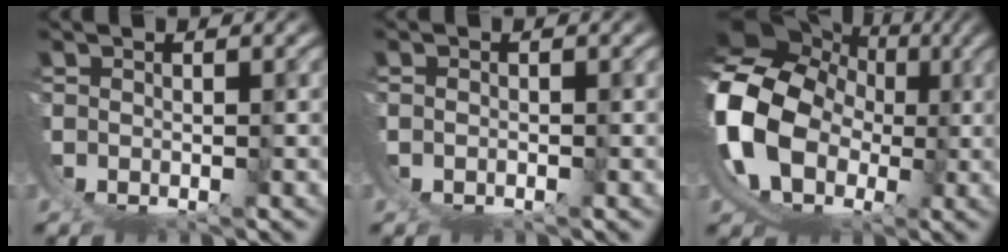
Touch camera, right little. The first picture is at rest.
{"total": 1.0, "force": [-0.3, 0.9, 0.3], "torque": [-0.009, 0.000, -0.005]}
{"total": 21.4, "force": [3.6, 17.9, 11.2], "torque": [-0.292, -0.042, 0.060]}